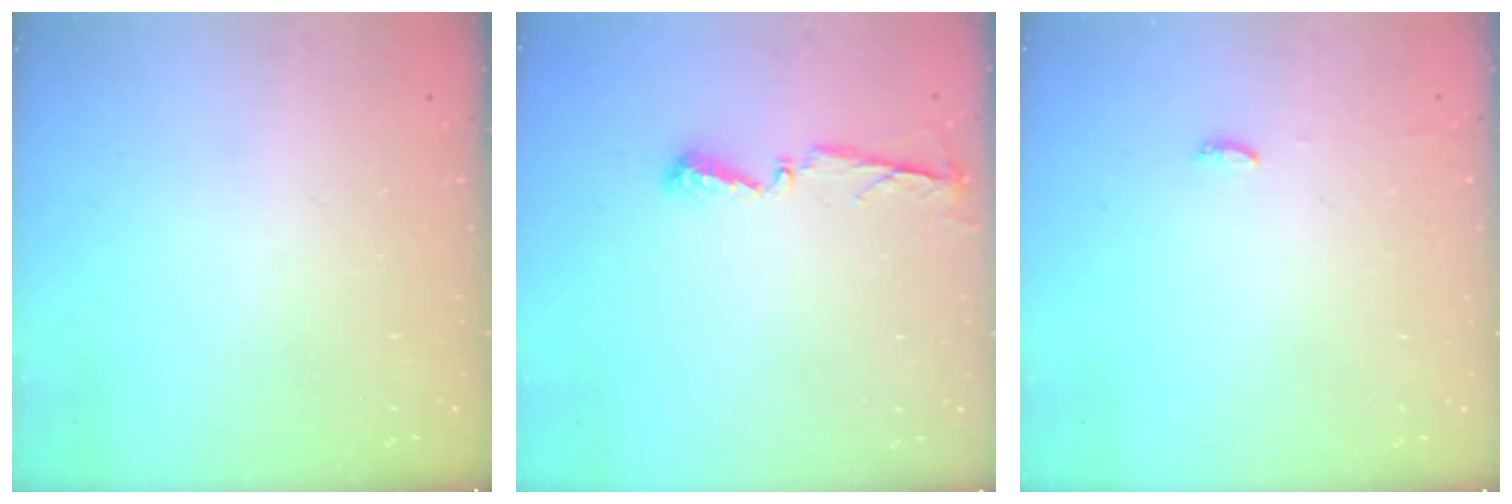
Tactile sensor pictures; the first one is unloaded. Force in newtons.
{"total": 4.9, "press": 4.9, "slide": 0.5}
{"total": 3.8, "press": 3.6, "slide": 1.2}